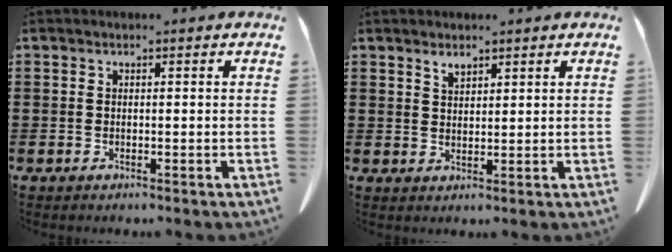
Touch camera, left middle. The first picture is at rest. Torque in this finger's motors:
{"motor_torque": [0.08, 0.06, 0.00, 0.02]}